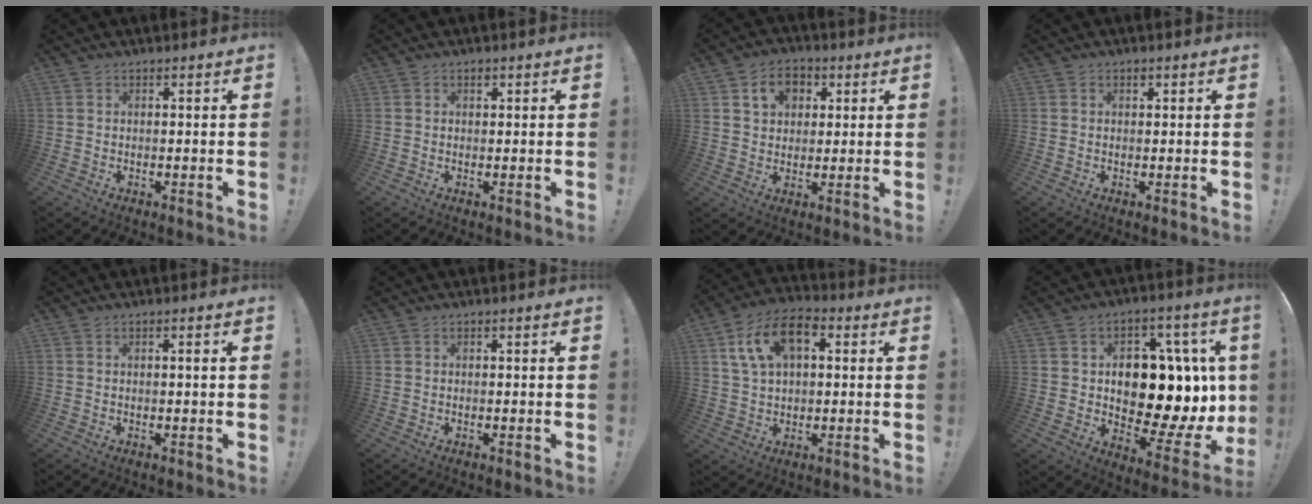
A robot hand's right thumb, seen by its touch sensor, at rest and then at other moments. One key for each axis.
{"total": 1.1, "fx": 0.5, "fy": 0.9, "fz": 0.3, "tx": -0.005, "ty": 0.001, "tz": 0.009}
{"total": 8.5, "fx": 3.4, "fy": 6.8, "fz": 3.9, "tx": -0.049, "ty": -0.007, "tz": 0.064}
{"total": 0.9, "fx": 0.5, "fy": 0.7, "fz": 0.2, "tx": -0.002, "ty": 0.001, "tz": 0.008}
{"total": 1.1, "fx": 0.1, "fy": -0.2, "fz": 1.1, "tx": -0.013, "ty": -0.003, "tz": -0.001}
{"total": 0.0}
{"total": 13.0, "fx": 4.6, "fy": 7.9, "fz": 9.2, "tx": -0.161, "ty": 0.003, "tz": 0.091}
{"total": 16.7, "fx": 0.4, "fy": 10.6, "fz": 12.9, "tx": -0.153, "ty": -0.016, "tz": 0.022}